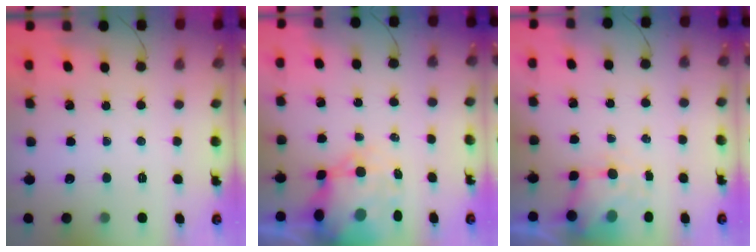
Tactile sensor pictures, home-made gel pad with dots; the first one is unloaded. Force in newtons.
{"total": 10.3, "press": 10.0, "slide": 2.5}
{"total": 4.9, "press": 4.8, "slide": 0.9}